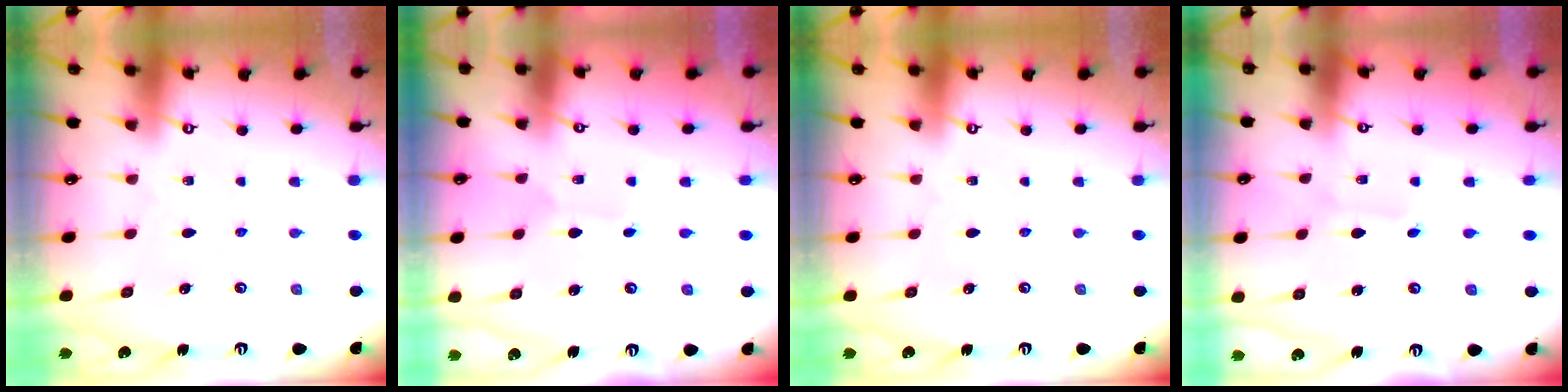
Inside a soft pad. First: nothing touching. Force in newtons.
{"total": 2.5, "press": 2.5, "slide": 0.1}
{"total": 0.0}
{"total": 1.7, "press": 1.7, "slide": 0.1}